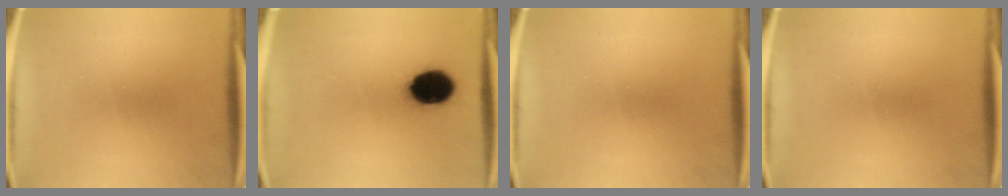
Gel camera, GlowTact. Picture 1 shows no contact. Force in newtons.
{"total": 11.7}
{"total": 0.0}
{"total": 0.0}